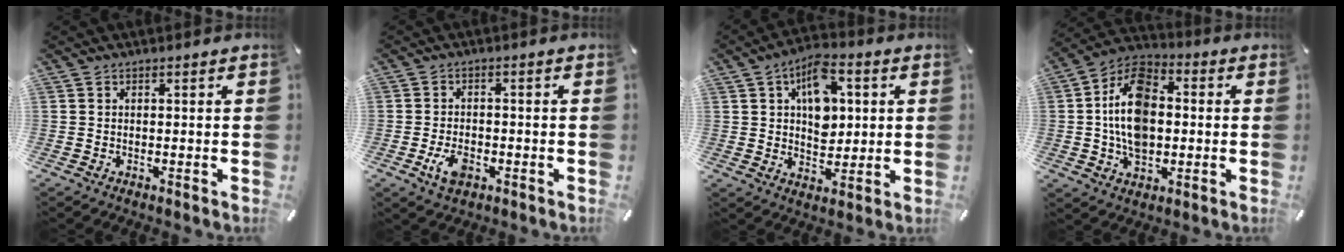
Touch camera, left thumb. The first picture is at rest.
{"total": 5.0, "force": [-2.0, 3.1, 3.4], "torque": [-0.074, 0.005, -0.039]}
{"total": 11.2, "force": [3.3, 7.6, 7.6], "torque": [-0.105, -0.003, 0.059]}
{"total": 14.4, "force": [-0.3, 10.1, 10.3], "torque": [-0.219, 0.008, -0.007]}